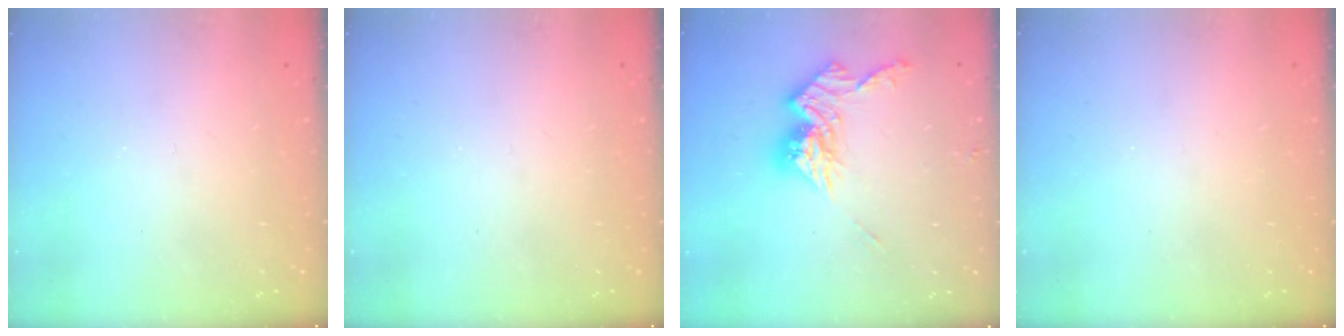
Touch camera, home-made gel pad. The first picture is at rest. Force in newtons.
{"total": 0.0}
{"total": 12.8, "press": 12.7, "slide": 1.1}
{"total": 0.0}